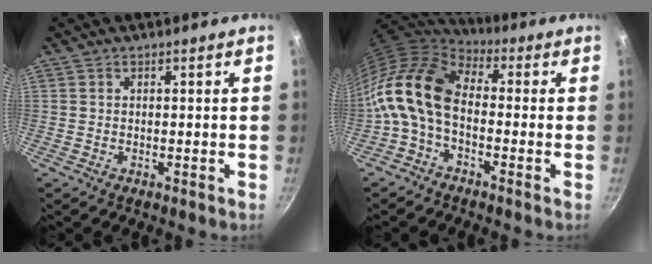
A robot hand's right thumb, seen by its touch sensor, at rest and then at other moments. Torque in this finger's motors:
{"motor_torque": [1.68, 3.32, 1.29, -1.35, 0.24]}